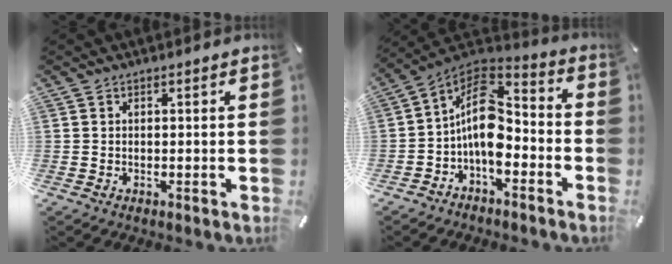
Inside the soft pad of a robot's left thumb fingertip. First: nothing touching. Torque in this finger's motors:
{"motor_torque": [-0.05, 1.20, 0.69, -0.42, 0.35]}